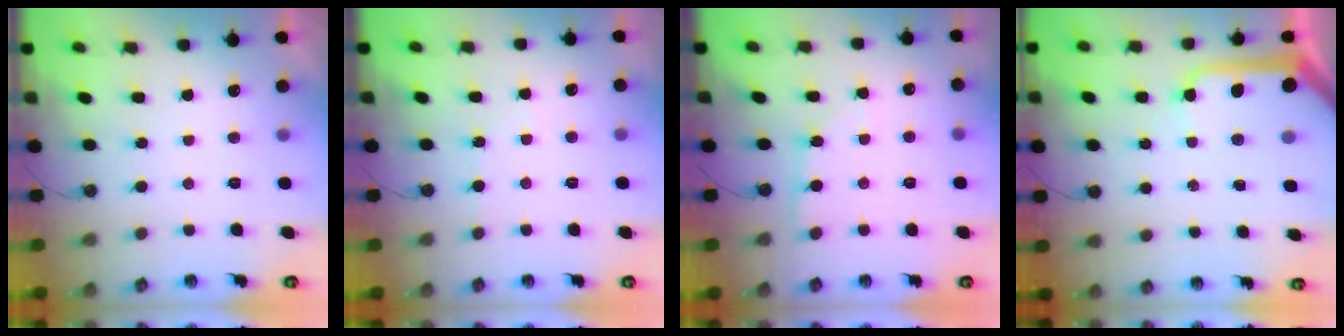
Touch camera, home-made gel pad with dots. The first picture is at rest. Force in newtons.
{"total": 2.7, "press": 2.7, "slide": 0.4}
{"total": 2.0, "press": 2.0, "slide": 0.3}
{"total": 13.8, "press": 13.7, "slide": 1.7}